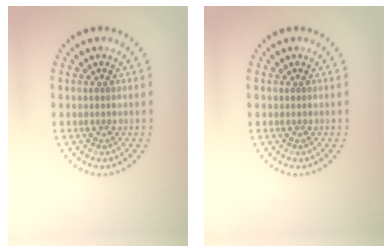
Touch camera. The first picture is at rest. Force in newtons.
{"total": 0.0}